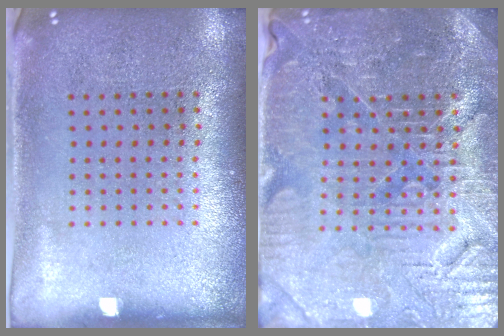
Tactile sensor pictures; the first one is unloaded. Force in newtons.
{"total": 4.5, "press": 4.4, "slide": 1.2}